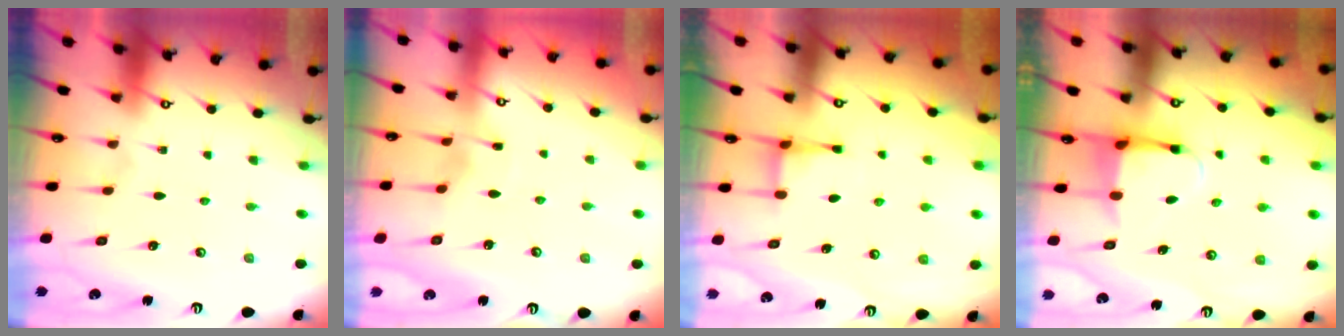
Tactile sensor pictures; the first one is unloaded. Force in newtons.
{"total": 2.9, "press": 2.9, "slide": 0.2}
{"total": 3.4, "press": 3.4, "slide": 0.5}
{"total": 3.8, "press": 3.7, "slide": 0.7}